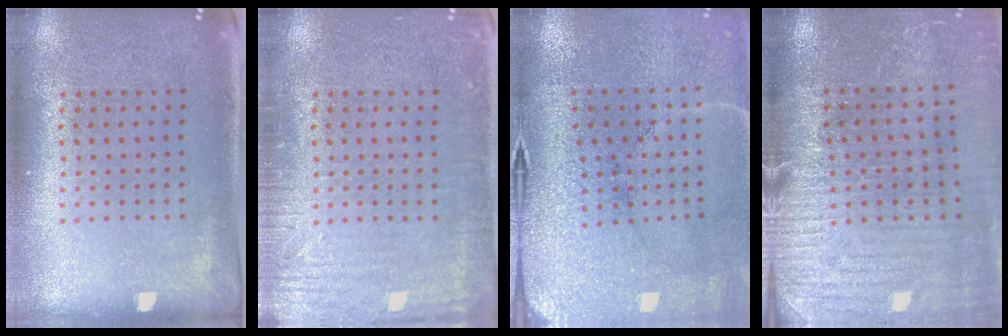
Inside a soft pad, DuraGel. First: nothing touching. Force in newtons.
{"total": 3.0, "press": 3.0, "slide": 0.3}
{"total": 3.5, "press": 3.5, "slide": 0.4}
{"total": 3.2, "press": 3.0, "slide": 1.0}